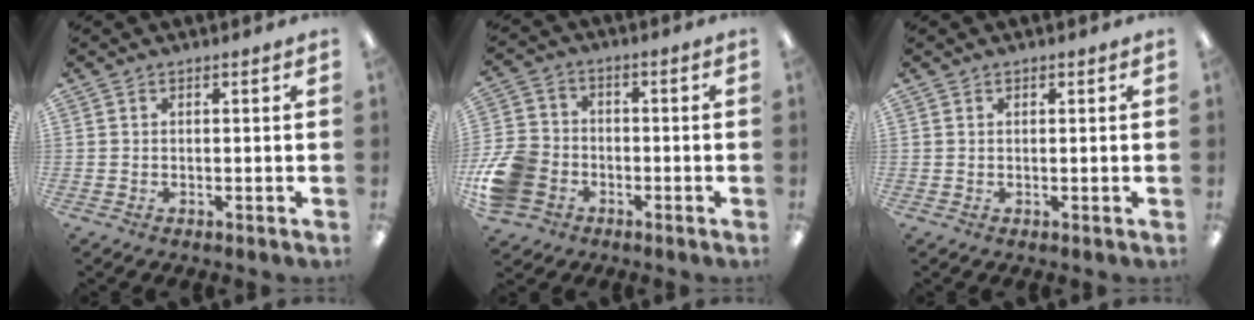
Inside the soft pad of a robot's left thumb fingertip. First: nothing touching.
{"total": 11.8, "force": [-4.3, 9.2, 5.9], "torque": [-0.137, 0.039, -0.075]}
{"total": 0.5, "force": [0.4, 0.3, 0.2], "torque": [-0.003, 0.003, 0.006]}